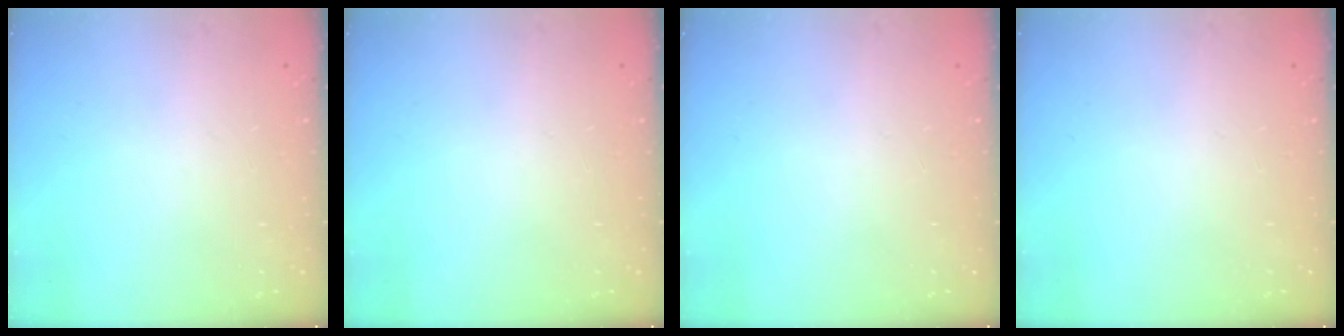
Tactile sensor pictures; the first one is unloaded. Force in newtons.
{"total": 0.0}
{"total": 0.0}
{"total": 0.0}